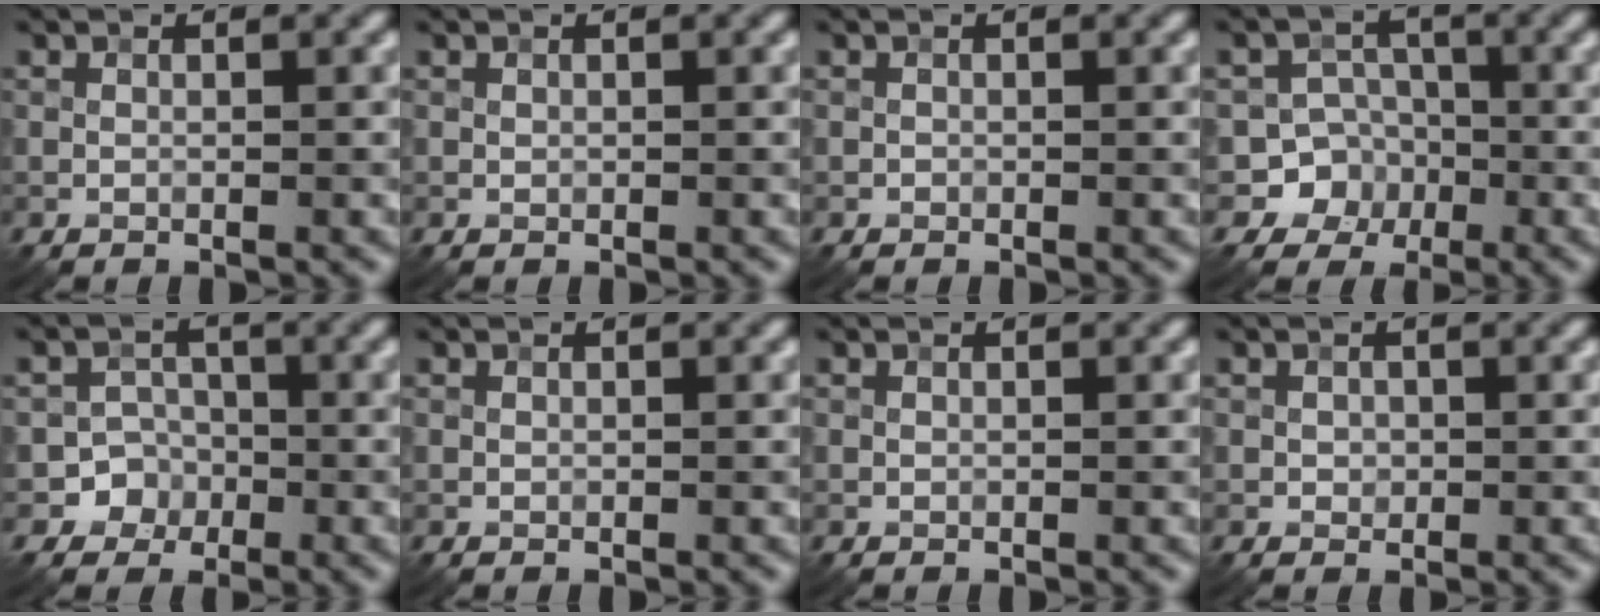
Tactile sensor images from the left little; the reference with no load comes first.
{"total": 0.0}
{"total": 0.0}
{"total": 5.8, "force": [-2.1, 5.4, 0.5], "torque": [0.023, 0.005, -0.054]}
{"total": 3.5, "force": [-1.5, 3.2, 0.1], "torque": [0.038, 0.007, -0.036]}
{"total": 0.0}
{"total": 0.0}
{"total": 0.7, "force": [0.1, 0.7, 0.2], "torque": [-0.001, -0.003, -0.001]}